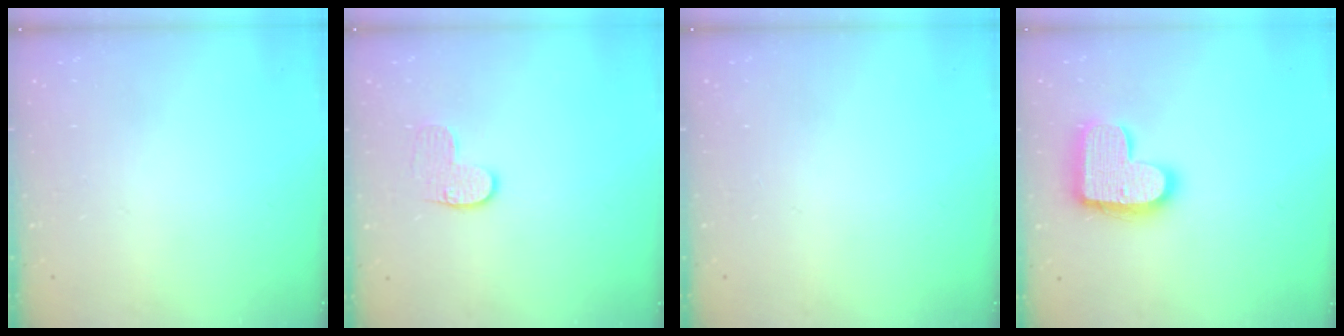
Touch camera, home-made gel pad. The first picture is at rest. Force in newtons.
{"total": 6.7, "press": 6.7, "slide": 0.1}
{"total": 0.0}
{"total": 16.6, "press": 16.5, "slide": 0.9}